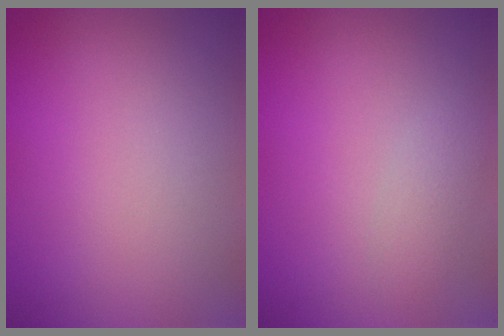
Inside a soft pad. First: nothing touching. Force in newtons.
{"total": 1.4, "press": 1.4, "slide": 0.1}